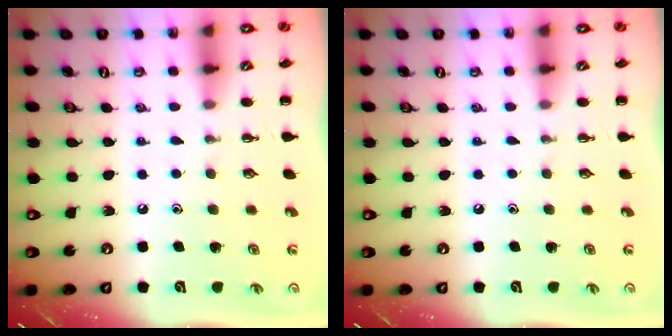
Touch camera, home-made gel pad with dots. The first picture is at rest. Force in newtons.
{"total": 0.0}